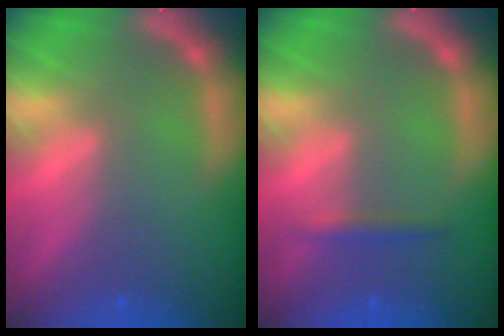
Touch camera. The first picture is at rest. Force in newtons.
{"total": 1.4}